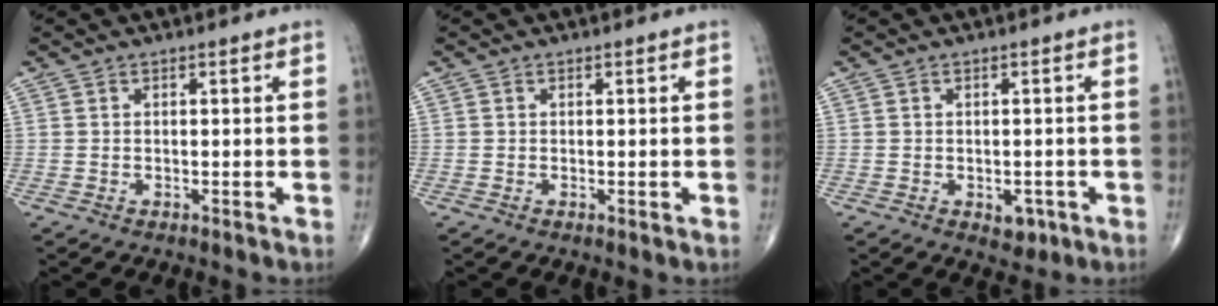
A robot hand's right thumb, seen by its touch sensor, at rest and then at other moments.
{"total": 0.0}
{"total": 3.0, "force": [-1.1, 2.0, 1.9], "torque": [-0.010, 0.001, -0.009]}